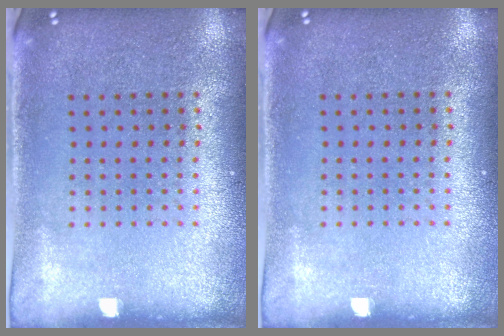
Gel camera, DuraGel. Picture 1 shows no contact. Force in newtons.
{"total": 0.0}